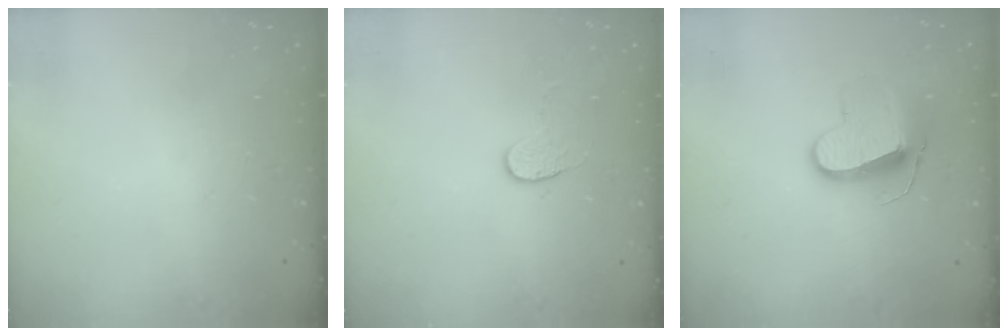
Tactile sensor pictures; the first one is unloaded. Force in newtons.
{"total": 3.6, "press": 3.6, "slide": 0.4}
{"total": 10.6, "press": 10.6, "slide": 0.9}